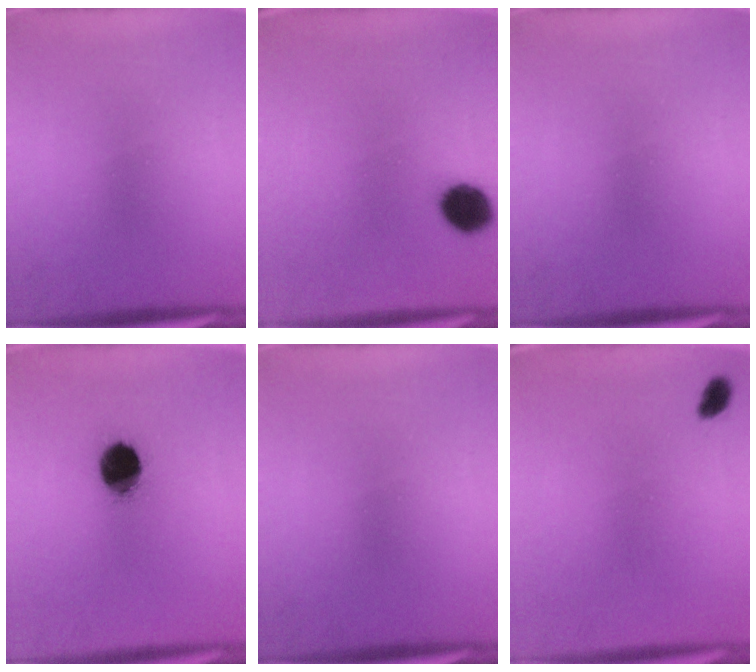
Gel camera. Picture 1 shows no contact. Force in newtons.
{"total": 8.1}
{"total": 0.0}
{"total": 10.7}
{"total": 0.0}
{"total": 1.8}